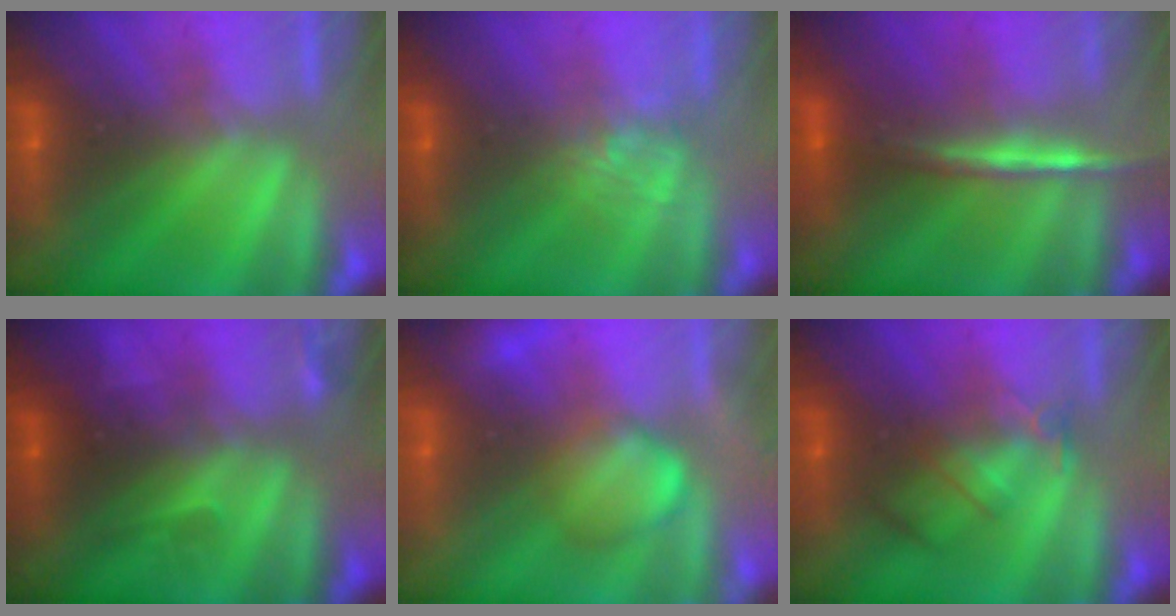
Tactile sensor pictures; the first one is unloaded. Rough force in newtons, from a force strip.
{"total": 2.1}
{"total": 2.0}
{"total": 2.4}
{"total": 2.4}
{"total": 2.4}